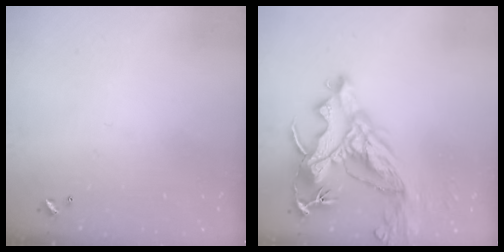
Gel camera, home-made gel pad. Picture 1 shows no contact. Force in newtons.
{"total": 16.7, "press": 16.6, "slide": 2.3}